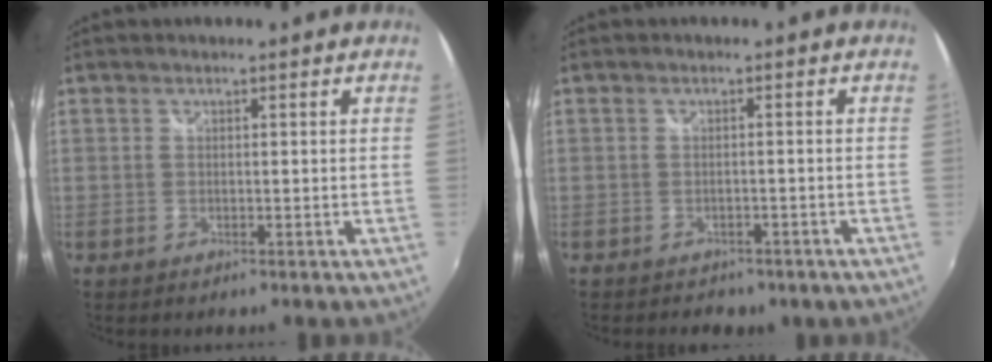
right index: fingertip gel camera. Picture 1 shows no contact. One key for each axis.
{"total": 5.5, "fx": -4.2, "fy": 2.9, "fz": 2.0, "tx": -0.045, "ty": -0.013, "tz": -0.049}